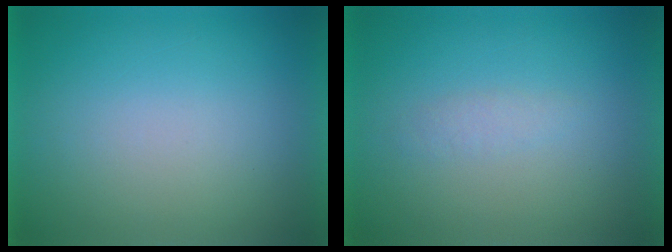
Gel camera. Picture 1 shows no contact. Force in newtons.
{"total": 1.3}